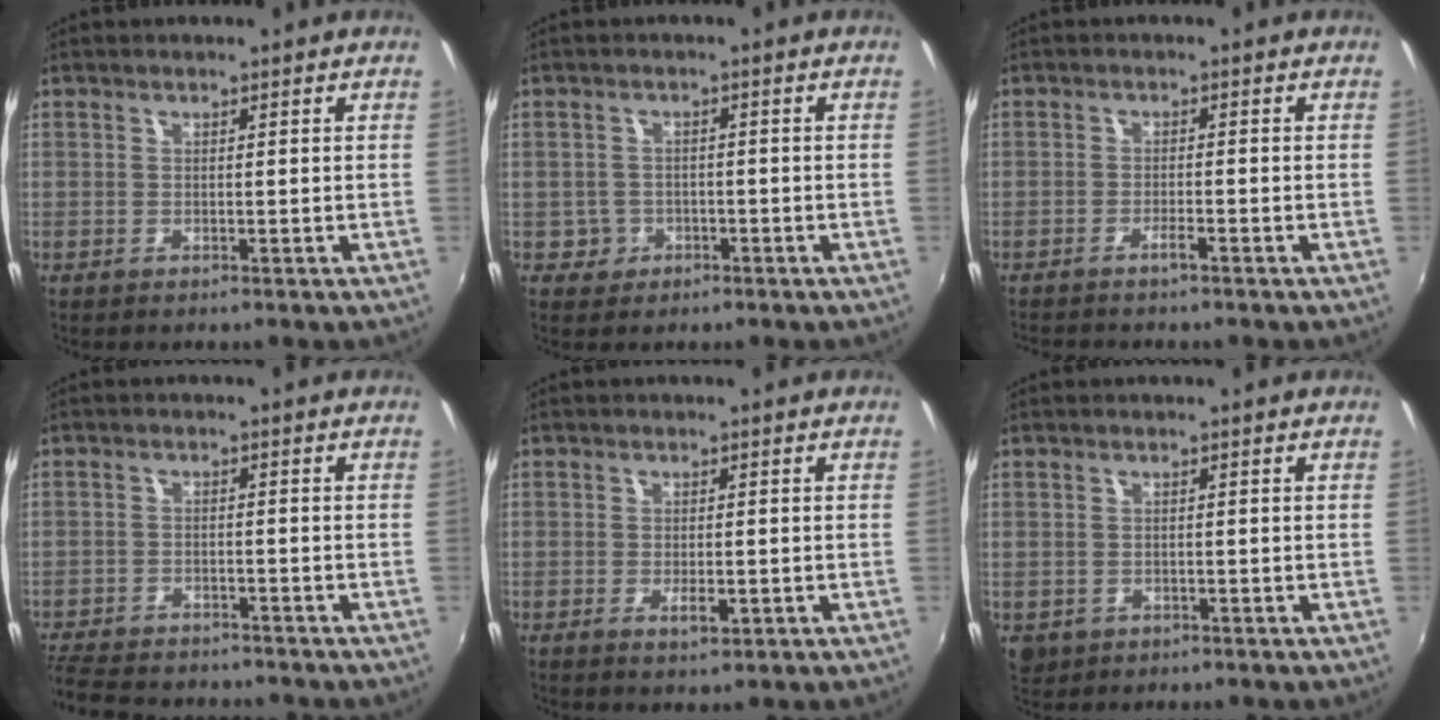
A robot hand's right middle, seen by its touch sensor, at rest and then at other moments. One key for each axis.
{"total": 3.4, "fx": -1.3, "fy": 3.1, "fz": 0.5, "tx": -0.017, "ty": 0.006, "tz": -0.019}
{"total": 2.3, "fx": -2.0, "fy": -0.1, "fz": 1.1, "tx": -0.030, "ty": -0.001, "tz": -0.039}
{"total": 12.1, "fx": -10.7, "fy": 3.7, "fz": 4.3, "tx": -0.118, "ty": -0.010, "tz": -0.172}
{"total": 3.3, "fx": -1.7, "fy": 1.2, "fz": 2.6, "tx": -0.054, "ty": -0.002, "tz": -0.025}
{"total": 3.6, "fx": -0.9, "fy": 3.1, "fz": 1.5, "tx": -0.034, "ty": -0.006, "tz": -0.009}